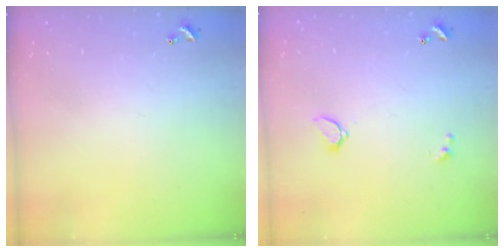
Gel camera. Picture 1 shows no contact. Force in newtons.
{"total": 1.7, "press": 1.6, "slide": 0.5}